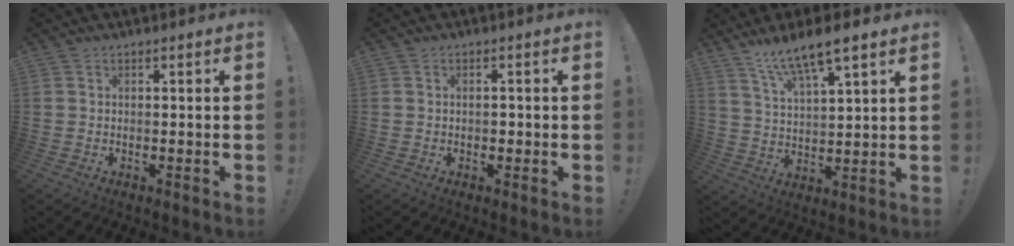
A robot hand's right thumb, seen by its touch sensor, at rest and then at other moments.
{"total": 1.2, "force": [-0.4, 0.9, 0.7], "torque": [-0.004, 0.000, -0.009]}
{"total": 10.1, "force": [8.3, 1.3, 5.7], "torque": [-0.111, -0.045, 0.146]}